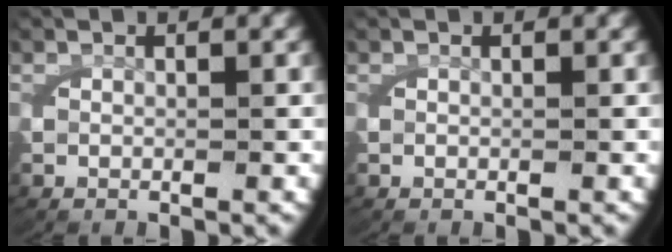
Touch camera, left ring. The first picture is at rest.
{"total": 0.0}